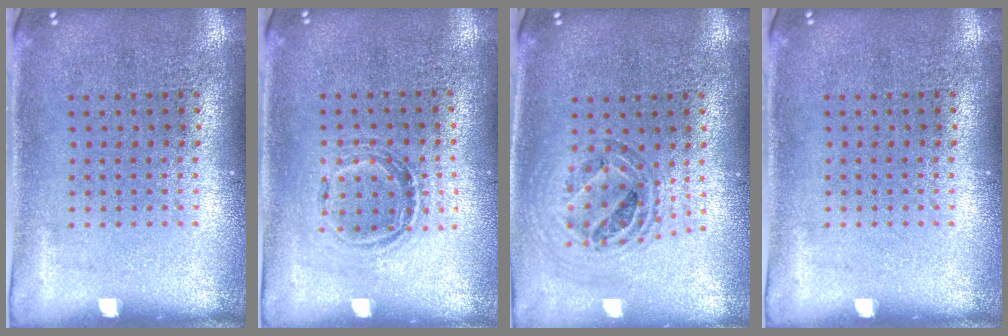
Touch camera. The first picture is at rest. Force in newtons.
{"total": 1.1, "press": 1.0, "slide": 0.4}
{"total": 0.9, "press": 0.9, "slide": 0.0}
{"total": 0.0}